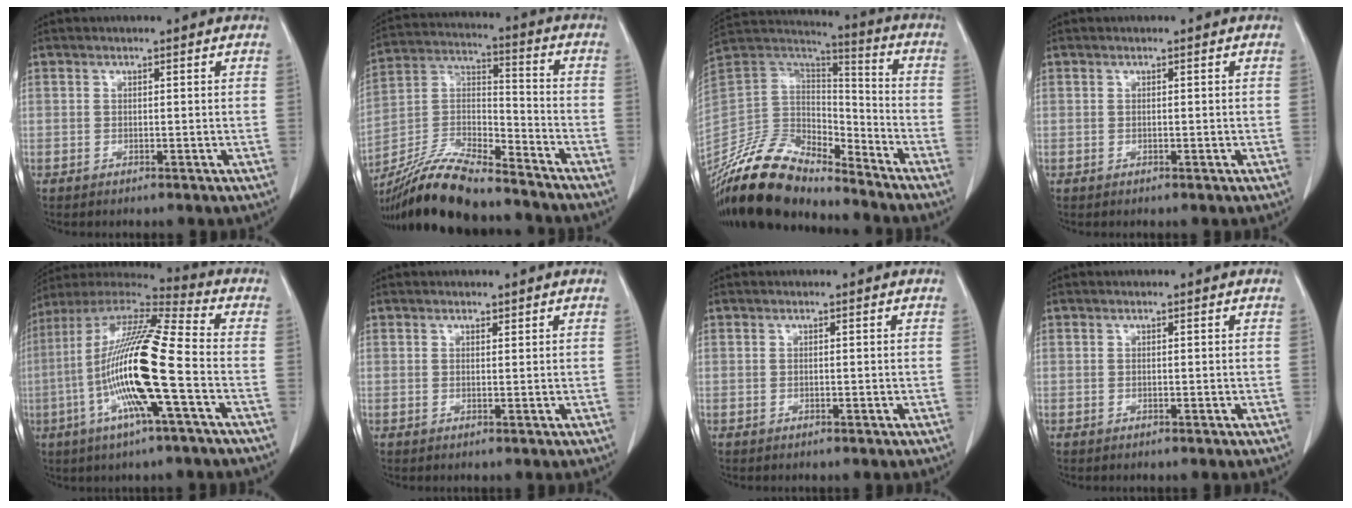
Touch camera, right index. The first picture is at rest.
{"total": 20.8, "force": [-18.0, 3.8, 9.6], "torque": [-0.219, -0.008, -0.327]}
{"total": 20.5, "force": [-17.3, 6.6, 8.7], "torque": [-0.183, 0.016, -0.325]}
{"total": 0.0}
{"total": 19.4, "force": [-4.3, 1.4, 18.9], "torque": [-0.377, -0.005, -0.088]}
{"total": 0.7, "force": [0.5, 0.4, 0.2], "torque": [-0.002, -0.002, 0.007]}
{"total": 0.0}
{"total": 0.0}